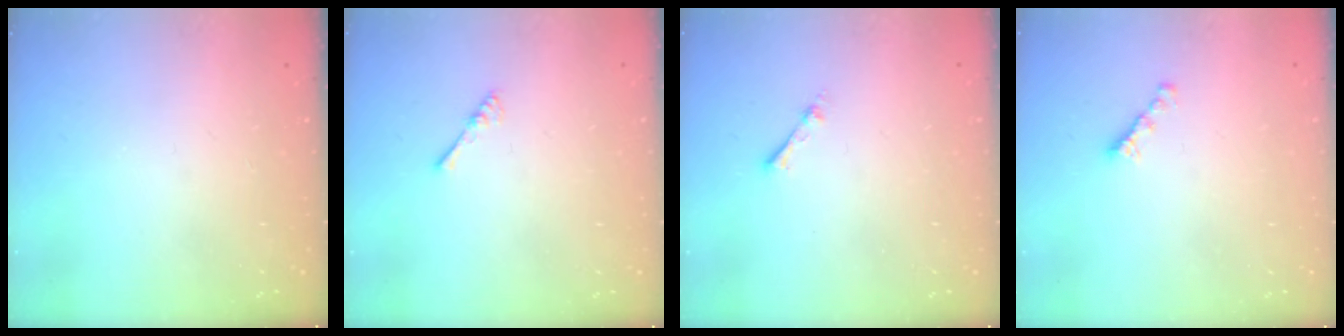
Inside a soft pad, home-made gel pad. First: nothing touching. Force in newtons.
{"total": 2.4, "press": 2.4, "slide": 0.5}
{"total": 1.9, "press": 1.9, "slide": 0.3}
{"total": 2.7, "press": 2.6, "slide": 0.8}